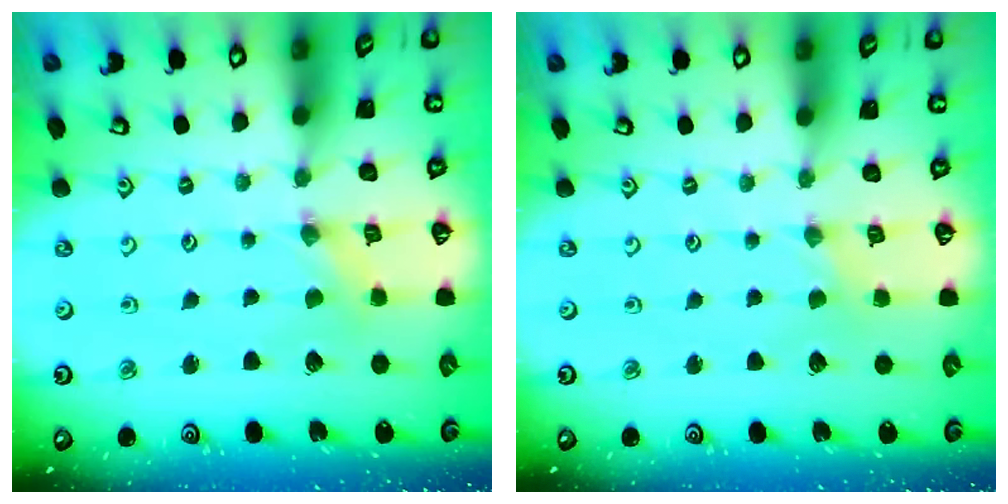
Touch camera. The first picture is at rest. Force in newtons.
{"total": 0.0}